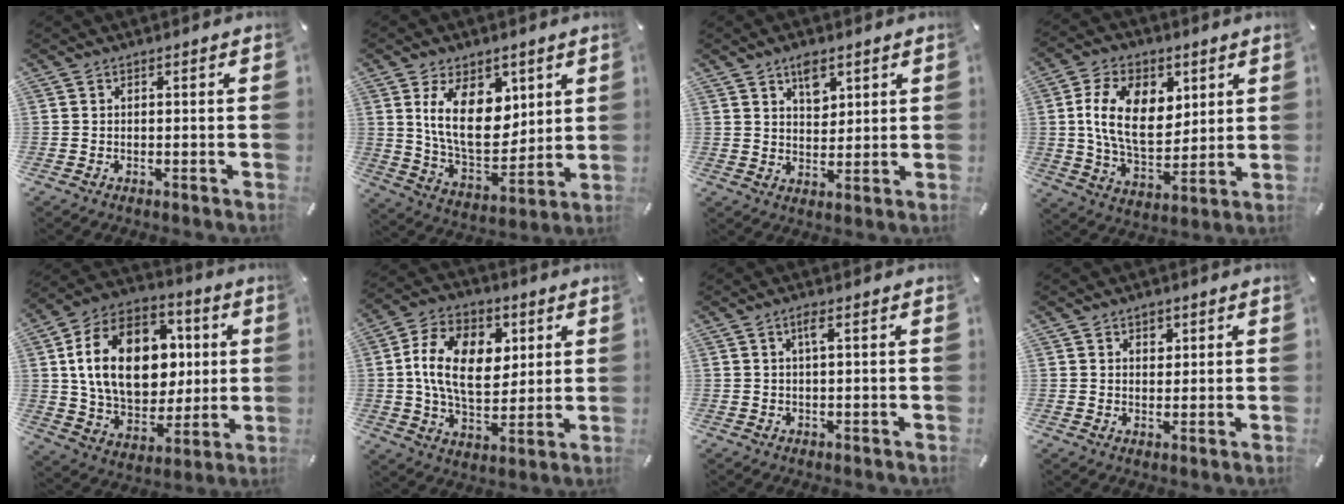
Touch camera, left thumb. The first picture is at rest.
{"total": 16.3, "force": [6.2, 10.3, 11.0], "torque": [-0.190, -0.028, 0.112]}
{"total": 5.7, "force": [3.4, 3.6, 2.8], "torque": [-0.025, -0.017, 0.055]}
{"total": 15.7, "force": [4.2, 10.2, 11.1], "torque": [-0.210, 0.010, 0.075]}
{"total": 22.1, "force": [3.9, 15.8, 15.0], "torque": [-0.280, 0.001, 0.069]}
{"total": 16.7, "force": [3.2, 11.2, 12.0], "torque": [-0.212, 0.016, 0.056]}
{"total": 2.6, "force": [0.8, 0.3, 2.4], "torque": [-0.049, 0.004, 0.010]}
{"total": 2.6, "force": [1.3, 2.1, 0.8], "torque": [0.006, -0.007, 0.018]}